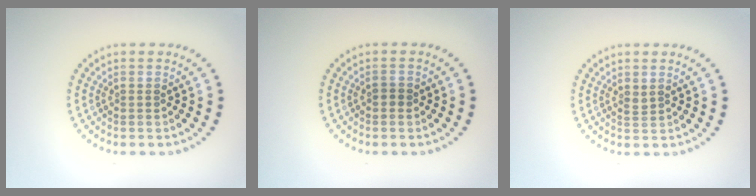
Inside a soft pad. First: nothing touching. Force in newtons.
{"total": 0.8, "press": 0.7, "slide": 0.2}
{"total": 0.6, "press": 0.5, "slide": 0.3}